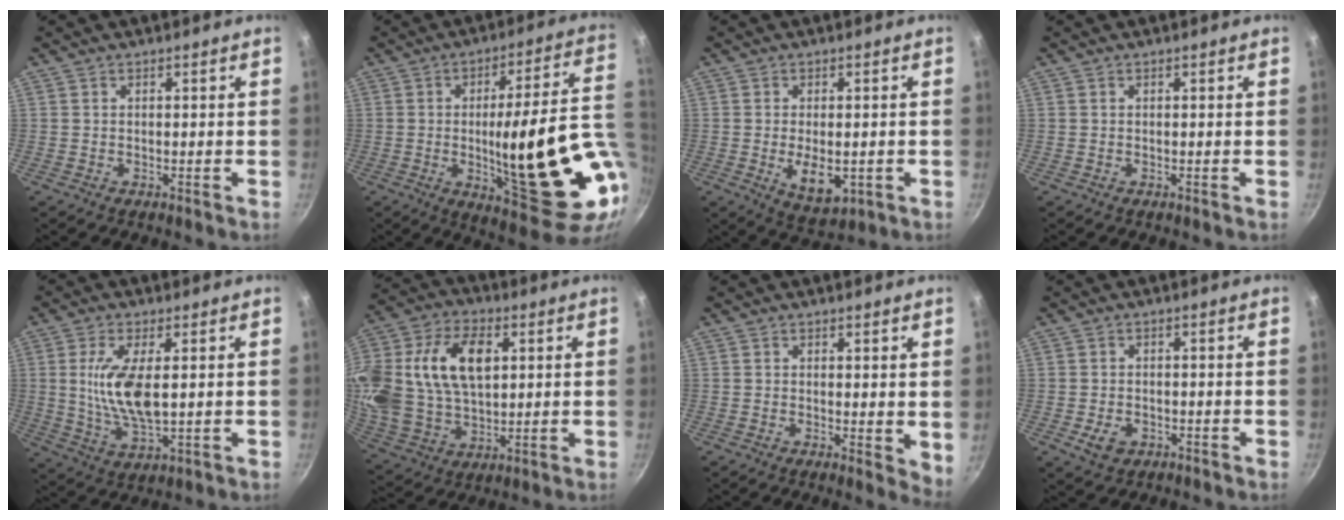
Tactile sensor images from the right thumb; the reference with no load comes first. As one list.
[{"total": 25.3, "force": [-2.1, 6.7, 24.3], "torque": [-0.324, -0.006, -0.011]}, {"total": 7.6, "force": [-1.4, 4.1, 6.2], "torque": [-0.085, -0.009, -0.008]}, {"total": 0.0}, {"total": 11.0, "force": [1.3, 4.5, 10.0], "torque": [-0.193, -0.012, 0.030]}, {"total": 24.7, "force": [5.7, 16.0, 17.9], "torque": [-0.379, 0.013, 0.108]}, {"total": 3.9, "force": [1.0, 1.9, 3.3], "torque": [-0.036, -0.006, 0.013]}, {"total": 4.0, "force": [-1.5, 2.9, 2.3], "torque": [-0.039, 0.009, -0.020]}]